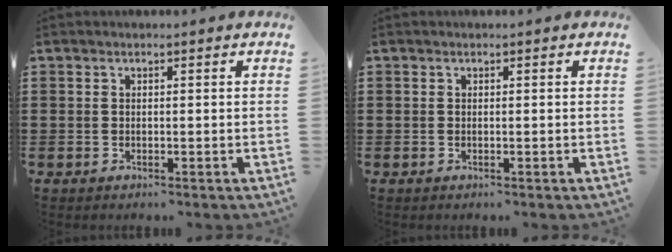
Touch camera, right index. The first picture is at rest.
{"total": 0.0}